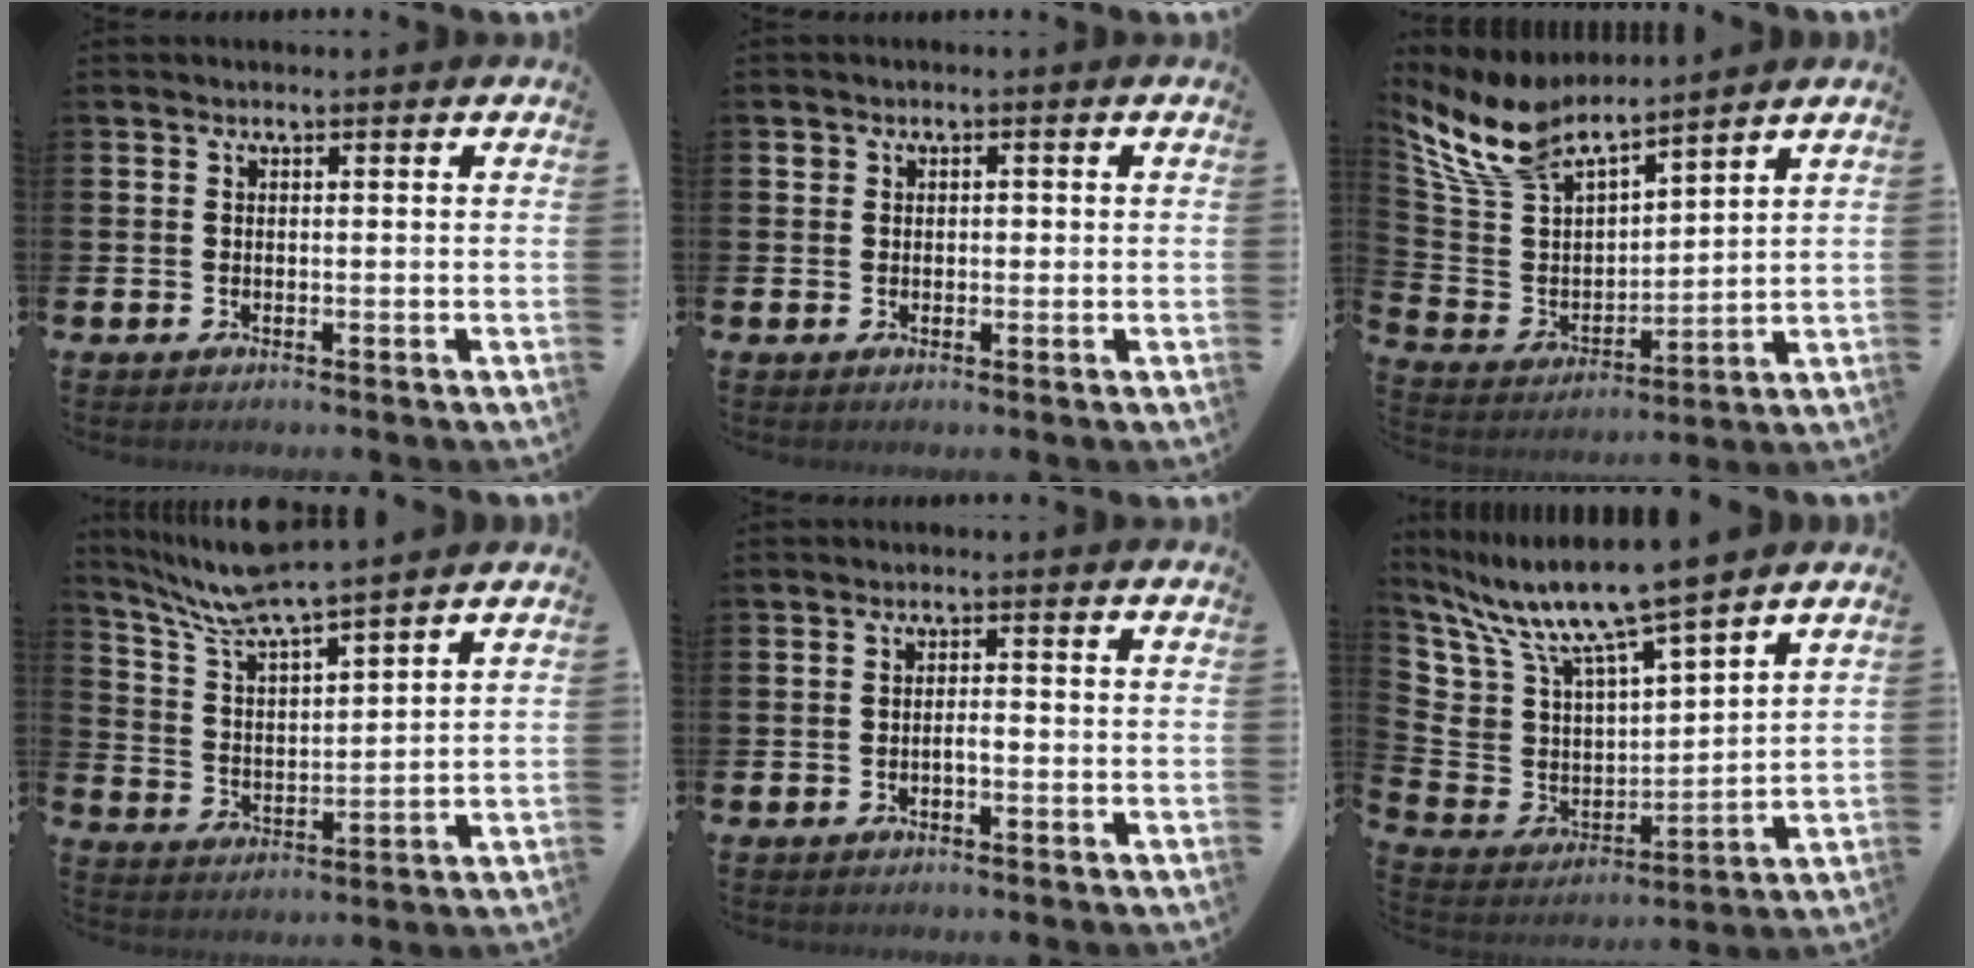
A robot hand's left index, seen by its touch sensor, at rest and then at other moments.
{"total": 1.2, "force": [0.1, 1.0, 0.5], "torque": [0.000, 0.002, -0.002]}
{"total": 9.0, "force": [8.1, 3.0, 2.5], "torque": [-0.091, -0.053, 0.144]}
{"total": 7.4, "force": [6.9, 0.1, 2.5], "torque": [-0.071, -0.042, 0.121]}
{"total": 1.2, "force": [-0.6, 0.4, 0.9], "torque": [-0.019, -0.001, -0.012]}
{"total": 10.7, "force": [9.6, 2.6, 4.0], "torque": [-0.129, -0.061, 0.170]}